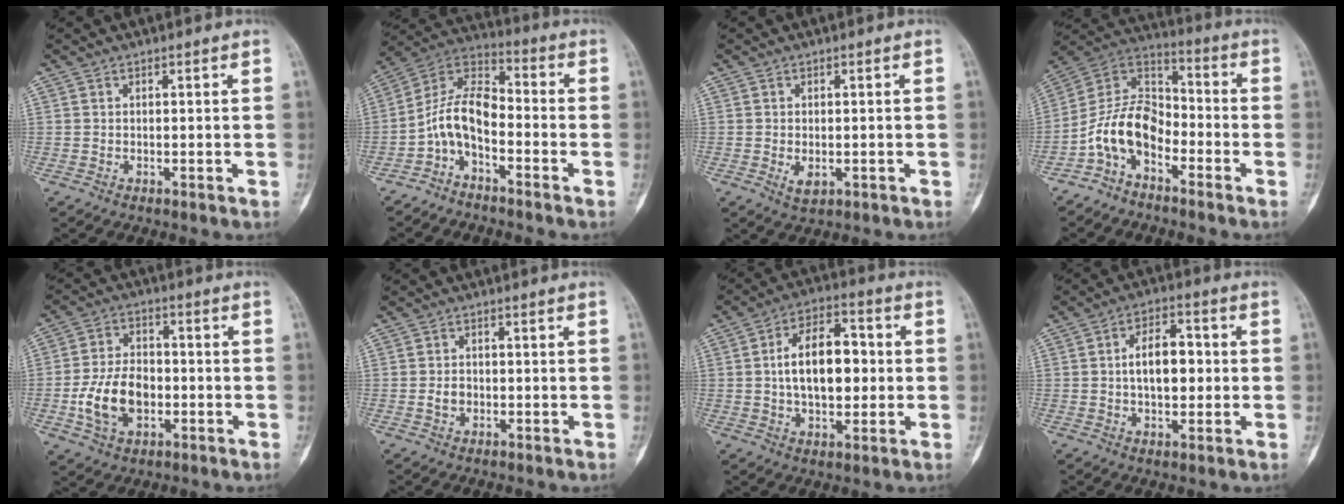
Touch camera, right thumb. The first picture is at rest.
{"total": 9.4, "force": [-3.9, 4.9, 7.0], "torque": [-0.130, 0.072, -0.089]}
{"total": 2.7, "force": [-0.7, 1.7, 2.0], "torque": [-0.031, -0.002, -0.005]}
{"total": 11.8, "force": [-5.5, 7.2, 7.5], "torque": [-0.130, 0.074, -0.119]}
{"total": 11.6, "force": [-2.7, 7.8, 8.1], "torque": [-0.139, 0.020, -0.046]}
{"total": 2.2, "force": [-0.5, 1.8, 1.3], "torque": [-0.017, 0.007, -0.009]}
{"total": 13.8, "force": [0.6, 7.9, 11.3], "torque": [-0.161, 0.020, 0.006]}
{"total": 9.1, "force": [0.3, 5.2, 7.5], "torque": [-0.100, 0.016, 0.000]}